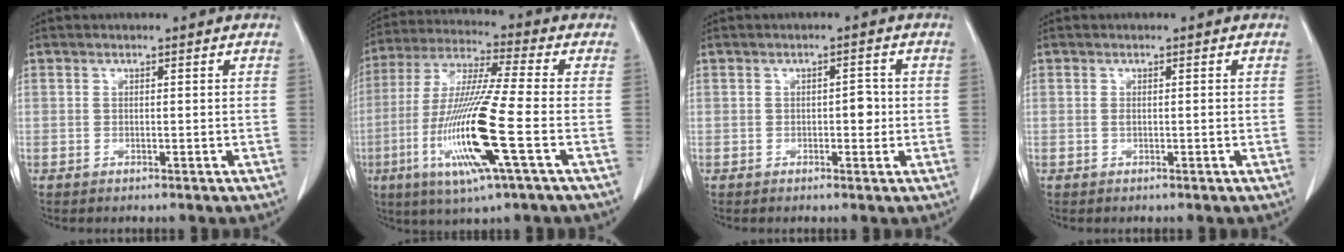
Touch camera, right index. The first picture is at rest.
{"total": 16.5, "force": [-4.9, -0.1, 15.8], "torque": [-0.327, -0.020, -0.097]}
{"total": 2.3, "force": [-0.3, 1.2, 2.0], "torque": [-0.023, 0.004, -0.003]}
{"total": 0.9, "force": [-0.1, 0.2, 0.9], "torque": [-0.017, -0.001, 0.001]}